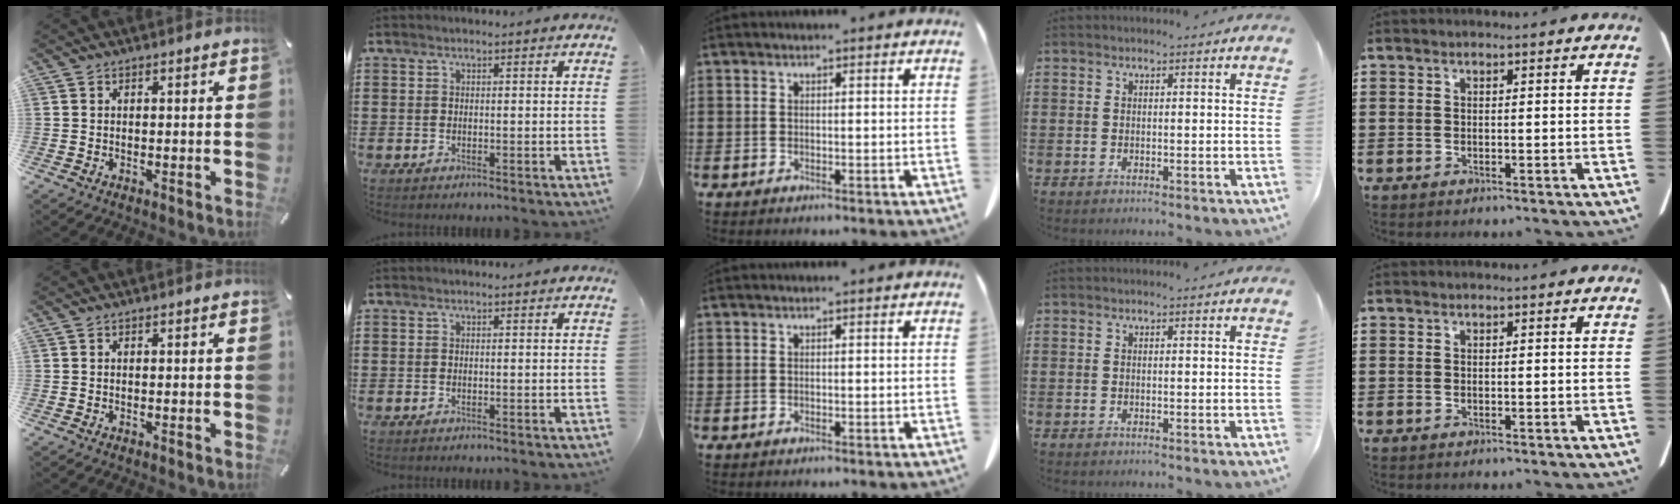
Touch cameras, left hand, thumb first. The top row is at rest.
{}